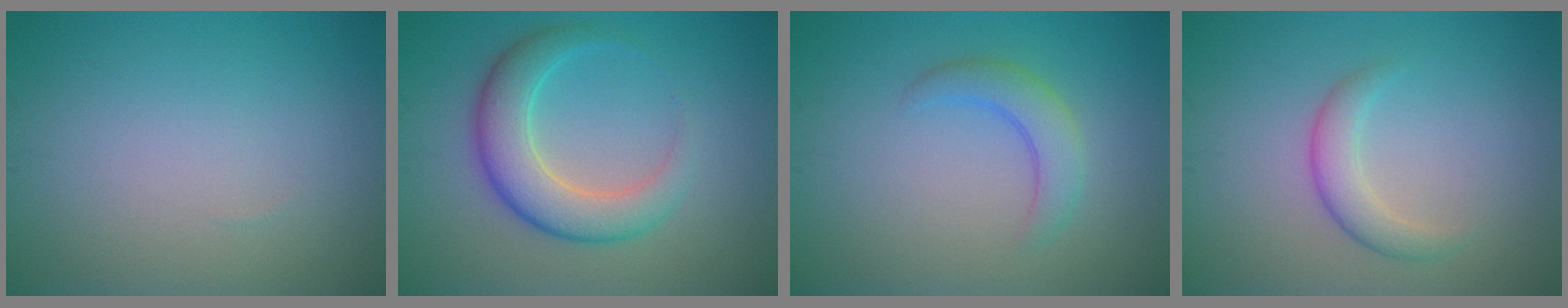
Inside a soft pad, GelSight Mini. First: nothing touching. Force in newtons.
{"total": 5.4, "press": 5.4, "slide": 0.2}
{"total": 2.9, "press": 2.9, "slide": 0.1}
{"total": 2.5, "press": 2.5, "slide": 0.0}